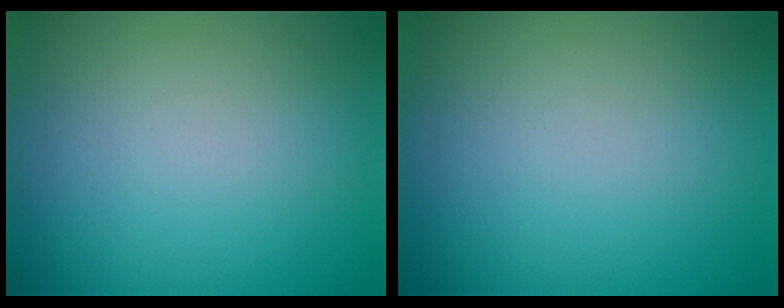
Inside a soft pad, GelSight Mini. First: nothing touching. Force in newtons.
{"total": 0.0}